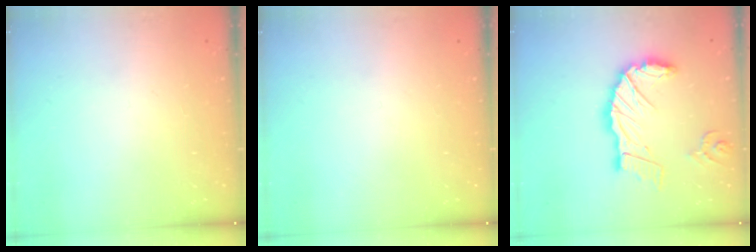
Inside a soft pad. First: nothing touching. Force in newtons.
{"total": 0.0}
{"total": 17.6, "press": 17.4, "slide": 2.3}